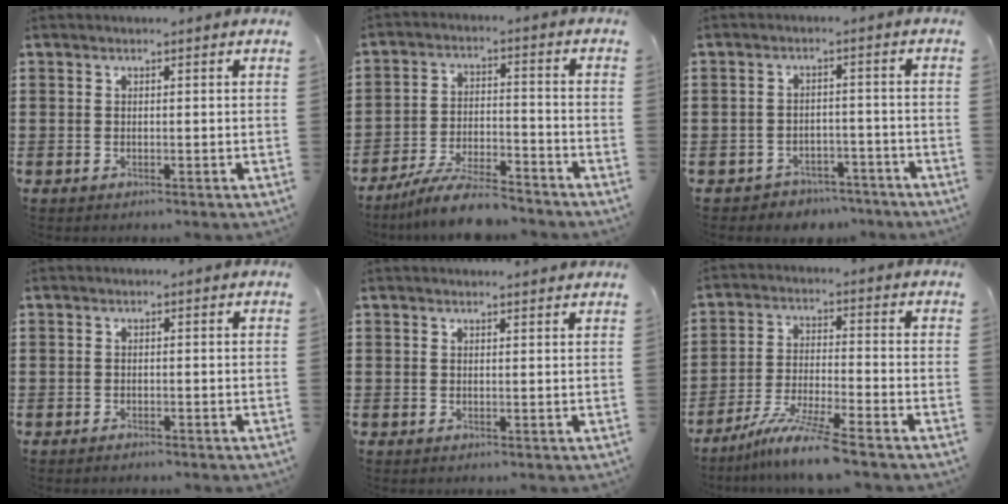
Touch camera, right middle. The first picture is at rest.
{"total": 8.3, "force": [-7.4, 1.0, 3.5], "torque": [-0.066, 0.012, -0.141]}
{"total": 3.2, "force": [-3.1, 0.8, -0.2], "torque": [-0.004, 0.003, -0.069]}
{"total": 0.7, "force": [-0.7, 0.1, 0.1], "torque": [-0.004, 0.000, -0.016]}
{"total": 0.9, "force": [0.9, -0.1, 0.2], "torque": [0.003, -0.004, 0.014]}
{"total": 7.8, "force": [-6.5, -0.3, 4.4], "torque": [-0.093, -0.016, -0.126]}